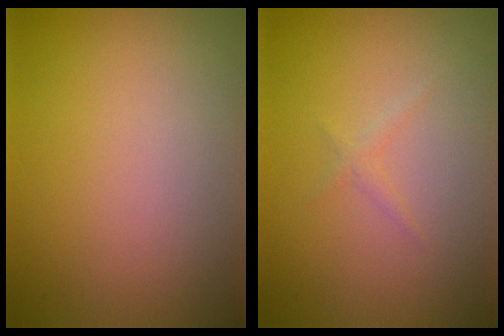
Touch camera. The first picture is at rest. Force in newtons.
{"total": 0.7, "press": 0.7, "slide": 0.0}